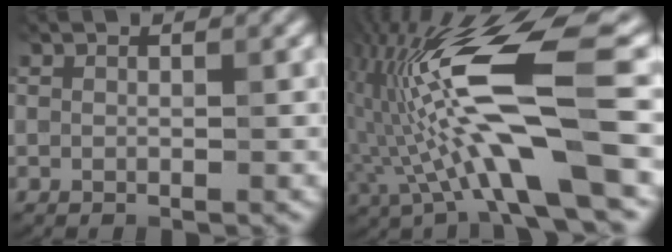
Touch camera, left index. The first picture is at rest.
{"total": 13.0, "force": [-0.5, 2.7, 12.7], "torque": [-0.248, 0.021, -0.008]}